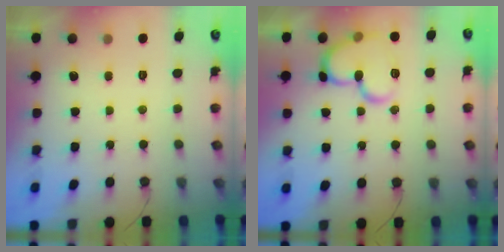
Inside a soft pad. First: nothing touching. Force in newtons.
{"total": 15.1, "press": 15.0, "slide": 1.6}